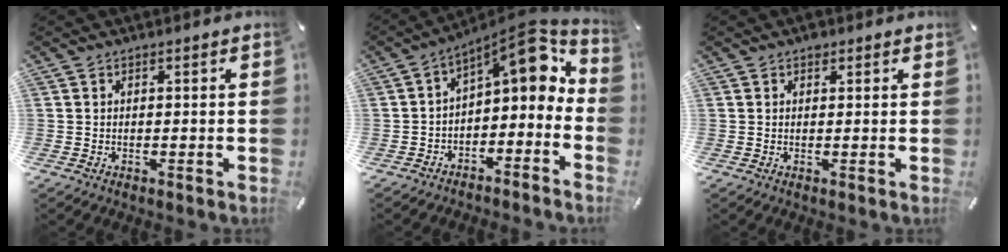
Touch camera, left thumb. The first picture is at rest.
{"total": 8.8, "force": [5.1, 3.8, 6.1], "torque": [-0.084, -0.058, 0.087]}
{"total": 1.2, "force": [0.7, 0.9, 0.3], "torque": [0.001, -0.001, 0.012]}